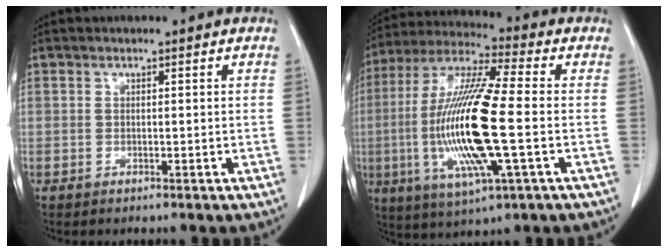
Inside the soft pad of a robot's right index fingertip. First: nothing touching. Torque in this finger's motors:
{"motor_torque": [2.14, 0.00, 0.66, 0.20]}